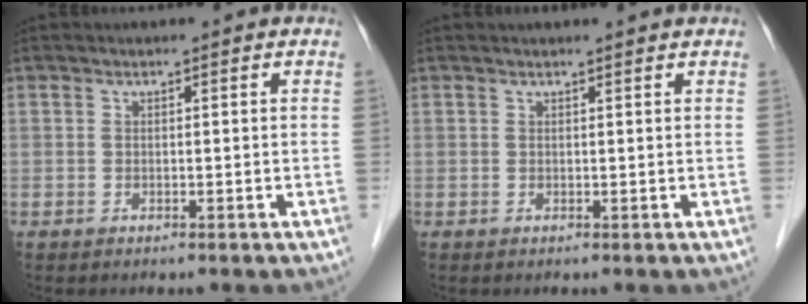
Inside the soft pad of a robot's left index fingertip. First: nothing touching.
{"total": 1.5, "force": [1.4, -0.3, 0.4], "torque": [-0.013, 0.004, 0.020]}